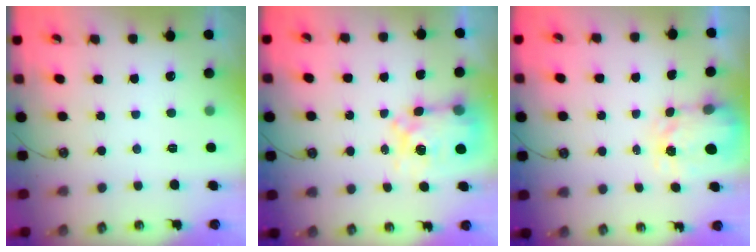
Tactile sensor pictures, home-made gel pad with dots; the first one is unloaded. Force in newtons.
{"total": 8.0, "press": 8.0, "slide": 0.7}
{"total": 3.5, "press": 3.4, "slide": 0.4}